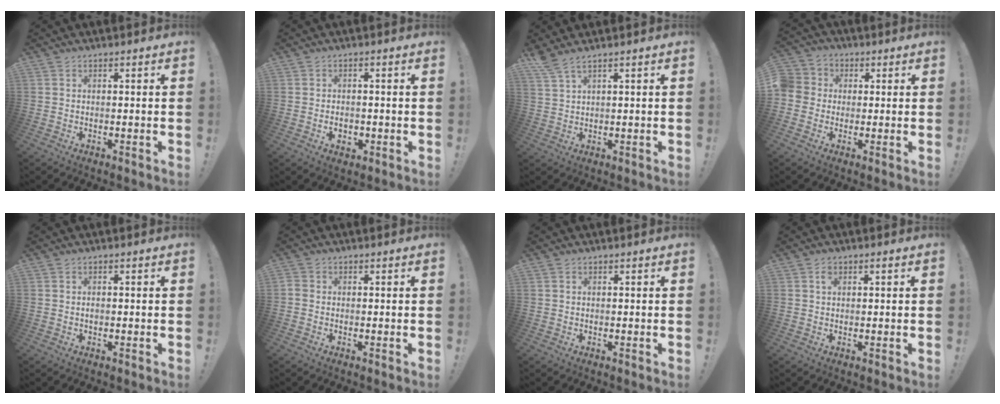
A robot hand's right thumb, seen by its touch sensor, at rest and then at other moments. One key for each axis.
{"total": 2.8, "fx": -0.8, "fy": 2.1, "fz": 1.7, "tx": -0.012, "ty": 0.000, "tz": -0.017}
{"total": 3.6, "fx": 2.7, "fy": -0.1, "fz": 2.4, "tx": -0.056, "ty": -0.014, "tz": 0.051}
{"total": 5.9, "fx": -0.6, "fy": 5.6, "fz": 1.6, "tx": -0.028, "ty": 0.015, "tz": -0.010}
{"total": 0.6, "fx": -0.3, "fy": 0.4, "fz": 0.2, "tx": -0.004, "ty": 0.002, "tz": -0.006}
{"total": 1.4, "fx": -0.5, "fy": 1.1, "fz": 0.6, "tx": -0.012, "ty": 0.005, "tz": -0.008}
{"total": 0.0}
{"total": 1.5, "fx": 0.5, "fy": 0.9, "fz": 1.1, "tx": -0.009, "ty": 0.000, "tz": 0.005}